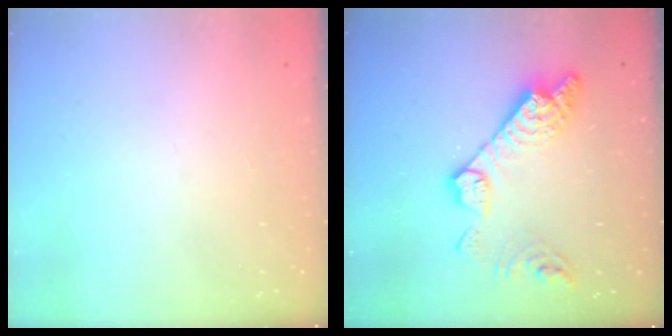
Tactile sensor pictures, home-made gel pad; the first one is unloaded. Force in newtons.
{"total": 15.6, "press": 15.5, "slide": 1.2}